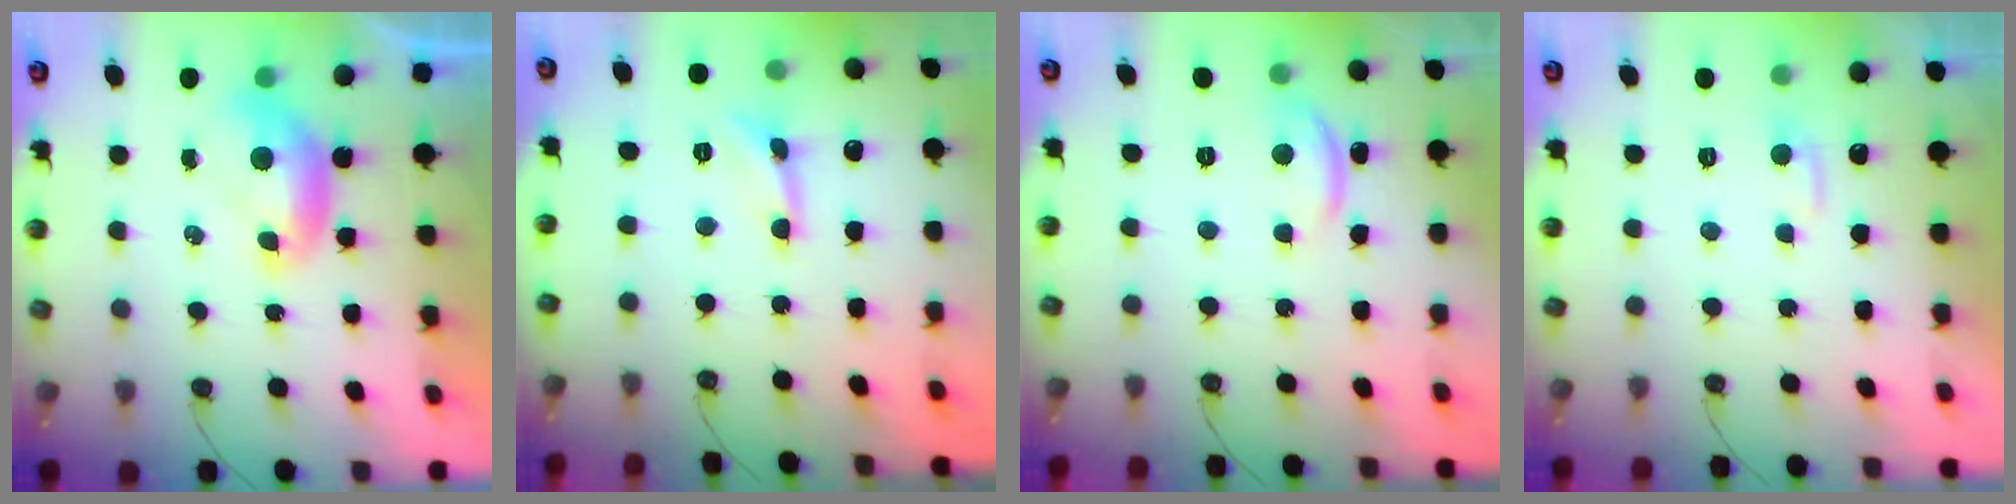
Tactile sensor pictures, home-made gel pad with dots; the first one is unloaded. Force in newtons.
{"total": 0.9, "press": 0.8, "slide": 0.3}
{"total": 2.9, "press": 2.9, "slide": 0.4}
{"total": 2.8, "press": 2.8, "slide": 0.4}